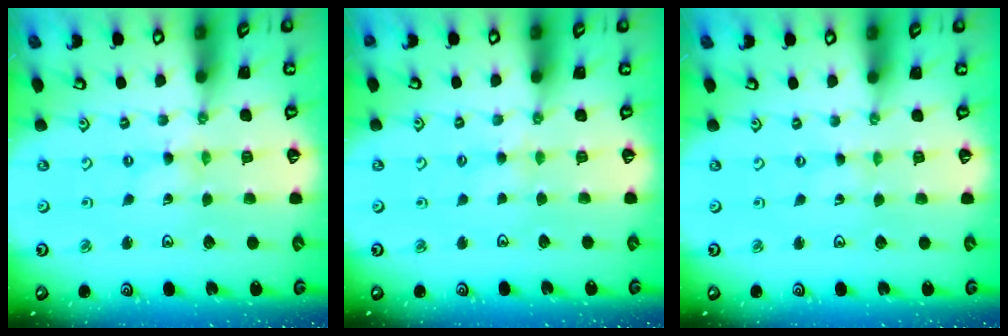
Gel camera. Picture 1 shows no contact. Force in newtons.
{"total": 2.8, "press": 2.8, "slide": 0.5}
{"total": 0.0}